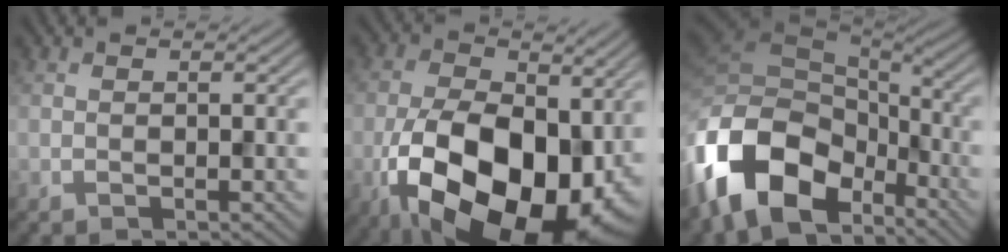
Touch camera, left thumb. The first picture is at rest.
{"total": 19.6, "force": [-5.2, 11.8, 14.7], "torque": [-0.264, -0.042, -0.072]}
{"total": 17.0, "force": [-8.1, 10.5, 10.5], "torque": [-0.268, -0.029, -0.143]}